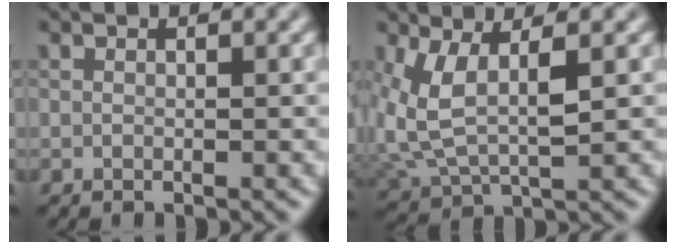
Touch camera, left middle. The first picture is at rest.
{"total": 4.7, "force": [1.1, 2.1, 4.0], "torque": [-0.114, -0.008, 0.034]}